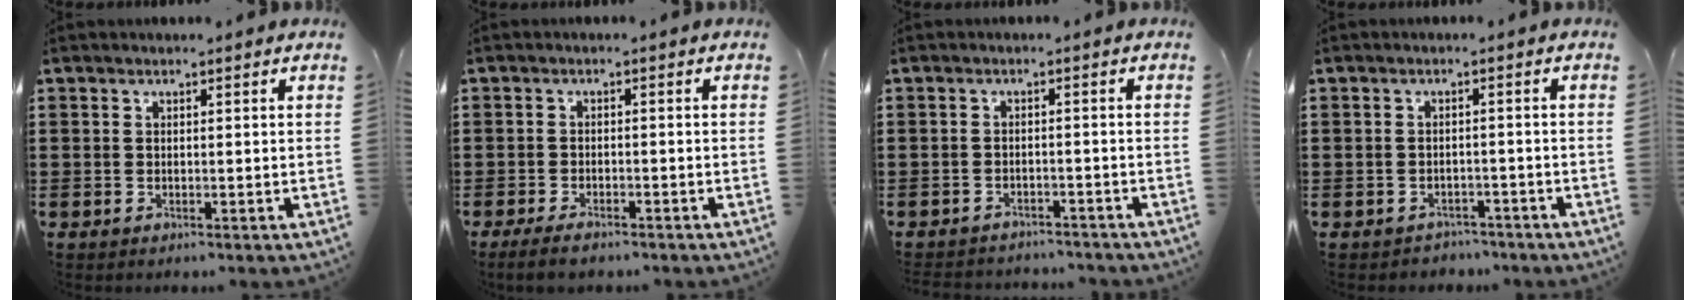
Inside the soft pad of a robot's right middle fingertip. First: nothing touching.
{"total": 2.2, "force": [-1.7, 0.5, 1.4], "torque": [-0.030, 0.000, -0.034]}
{"total": 2.3, "force": [-2.3, 0.3, 0.0], "torque": [-0.008, -0.002, -0.049]}
{"total": 1.8, "force": [-1.8, 0.5, -0.2], "torque": [-0.005, 0.001, -0.041]}